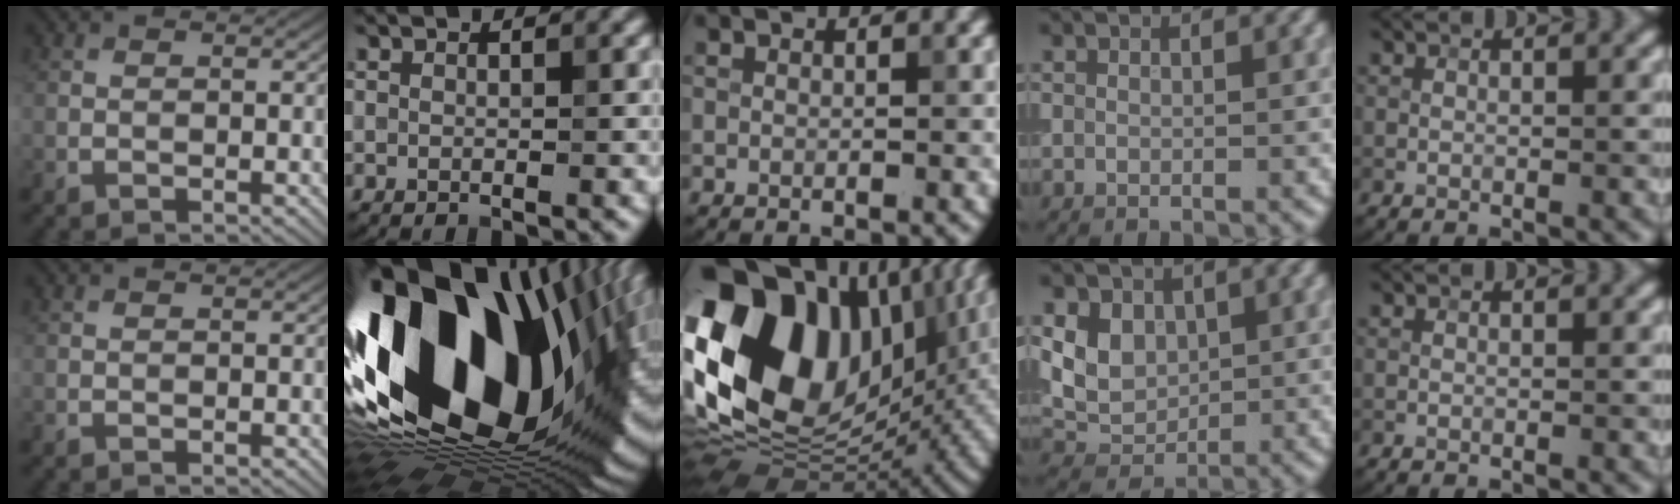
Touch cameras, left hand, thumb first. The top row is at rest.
{"index": {"total": 22.1, "force": [4.2, 12.3, 17.9], "torque": [-0.316, -0.027, 0.065]}, "middle": {"total": 20.9, "force": [4.4, 14.6, 14.4], "torque": [-0.295, -0.002, 0.089]}, "ring": {"total": 4.4, "force": [1.0, 3.6, 2.3], "torque": [-0.046, -0.003, 0.016]}}